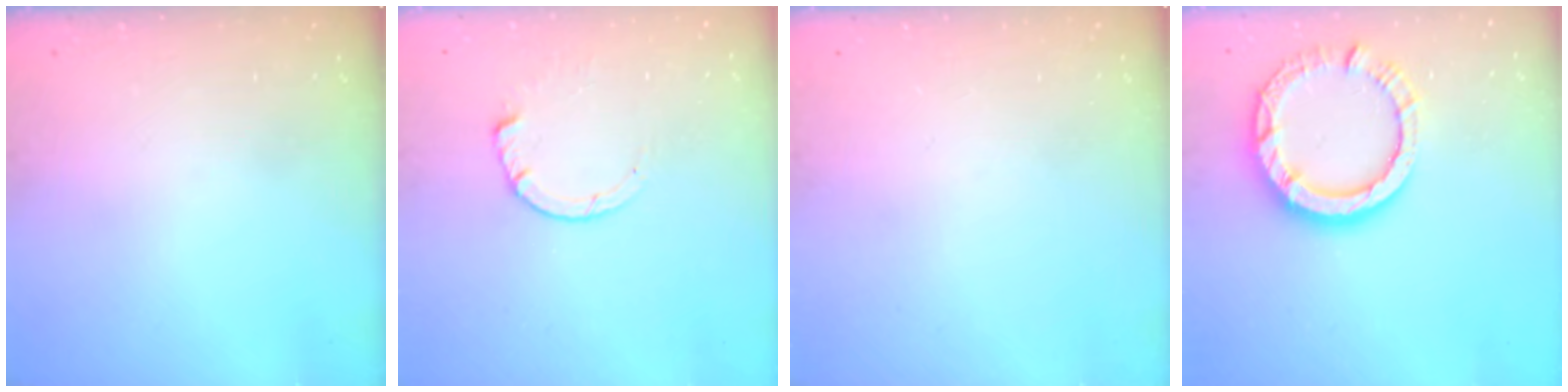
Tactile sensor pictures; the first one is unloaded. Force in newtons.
{"total": 3.3, "press": 3.3, "slide": 0.4}
{"total": 0.0}
{"total": 13.2, "press": 13.1, "slide": 1.6}